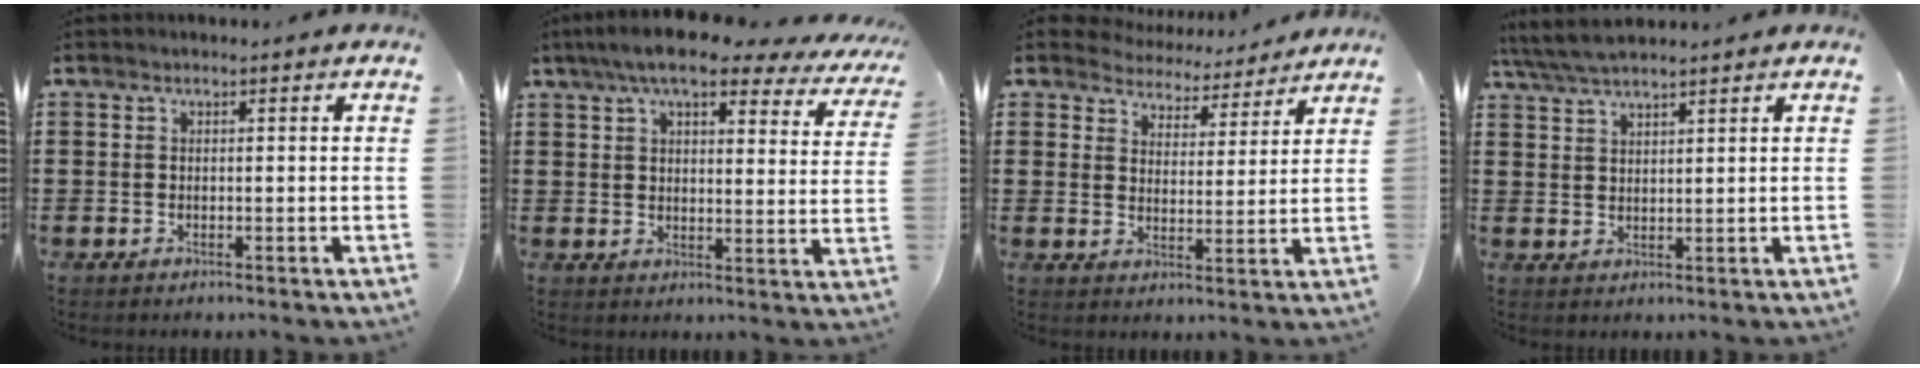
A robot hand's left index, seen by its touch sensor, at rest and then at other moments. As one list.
[{"total": 8.4, "force": [6.7, 1.5, 4.8], "torque": [-0.099, -0.022, 0.116]}, {"total": 4.8, "force": [4.8, 0.6, -0.2], "torque": [-0.017, -0.034, 0.081]}, {"total": 4.0, "force": [3.5, 0.5, 1.9], "torque": [-0.046, -0.005, 0.066]}]